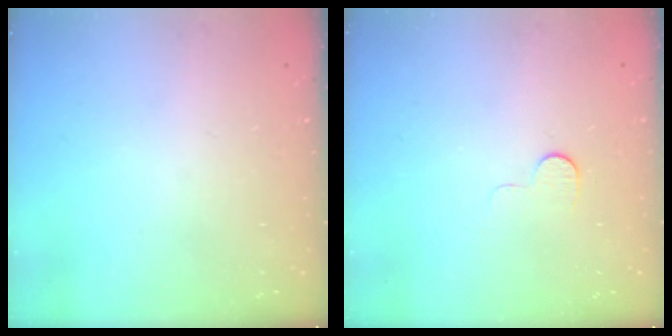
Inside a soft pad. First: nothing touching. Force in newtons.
{"total": 5.0, "press": 5.0, "slide": 0.5}